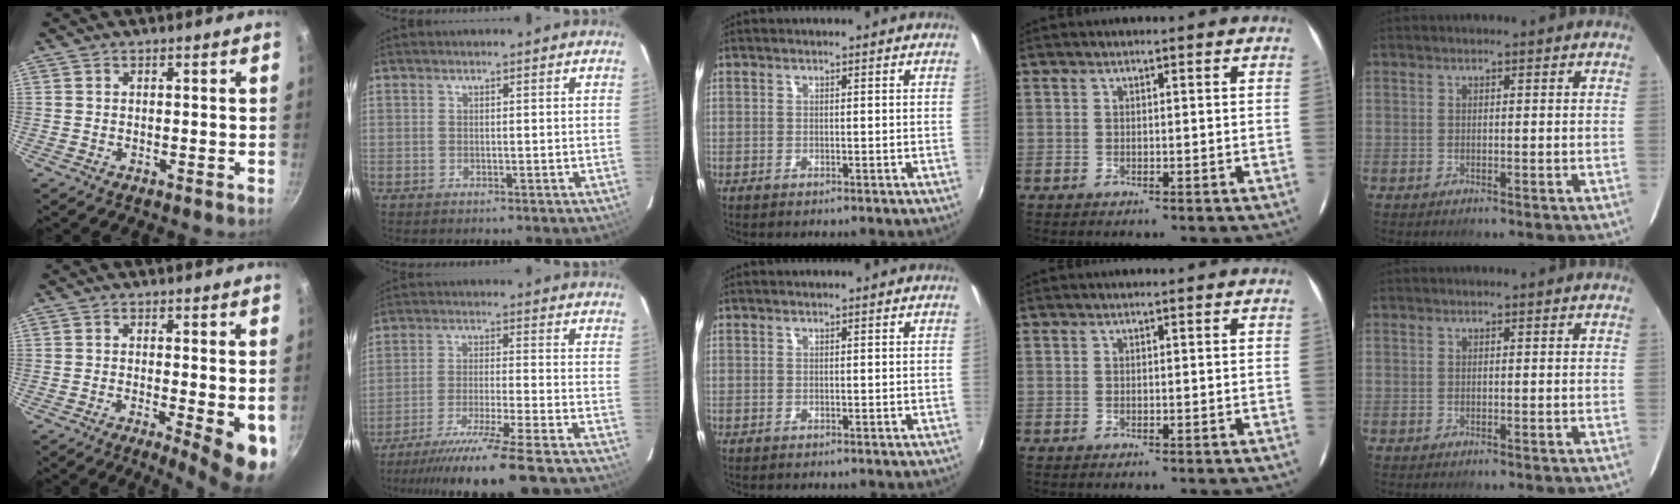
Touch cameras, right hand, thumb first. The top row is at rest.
{"thumb": {"total": 7.9, "force": [-1.4, 1.7, 7.6], "torque": [-0.093, -0.010, -0.013]}, "index": {"total": 19.6, "force": [-17.6, -1.3, 8.4], "torque": [-0.162, -0.044, -0.274]}}